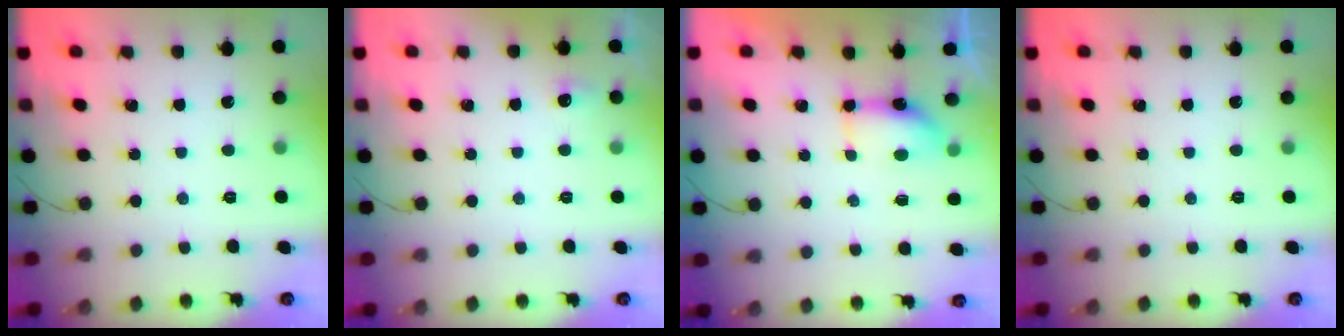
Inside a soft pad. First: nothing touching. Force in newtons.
{"total": 7.7, "press": 3.7, "slide": 6.7}
{"total": 5.5, "press": 5.5, "slide": 0.4}
{"total": 0.0}